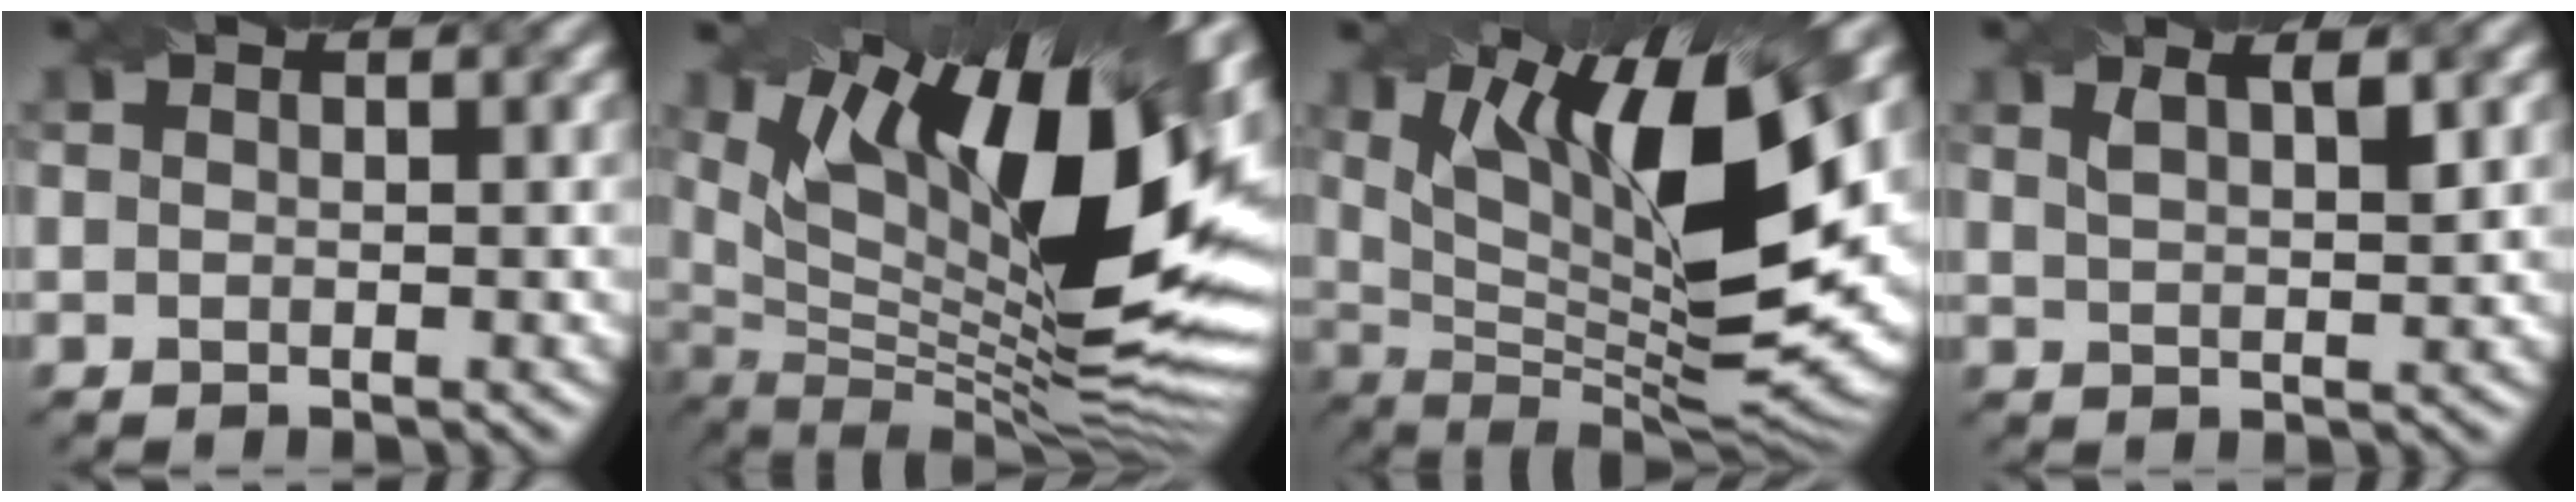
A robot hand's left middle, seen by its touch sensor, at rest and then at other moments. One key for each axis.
{"total": 18.6, "fx": 6.6, "fy": 6.4, "fz": 16.2, "tx": -0.247, "ty": 0.024, "tz": 0.120}
{"total": 16.7, "fx": 5.2, "fy": 5.1, "fz": 15.0, "tx": -0.241, "ty": 0.000, "tz": 0.095}
{"total": 2.7, "fx": 1.6, "fy": 0.9, "fz": 2.0, "tx": -0.021, "ty": 0.003, "tz": 0.022}